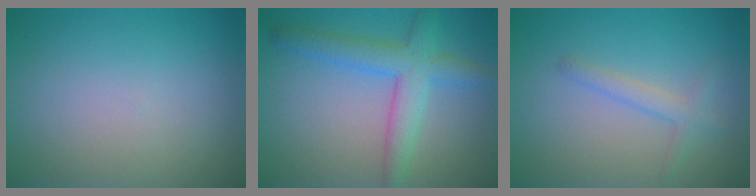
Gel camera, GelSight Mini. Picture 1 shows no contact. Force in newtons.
{"total": 4.6, "press": 4.6, "slide": 0.2}
{"total": 1.8, "press": 1.8, "slide": 0.1}